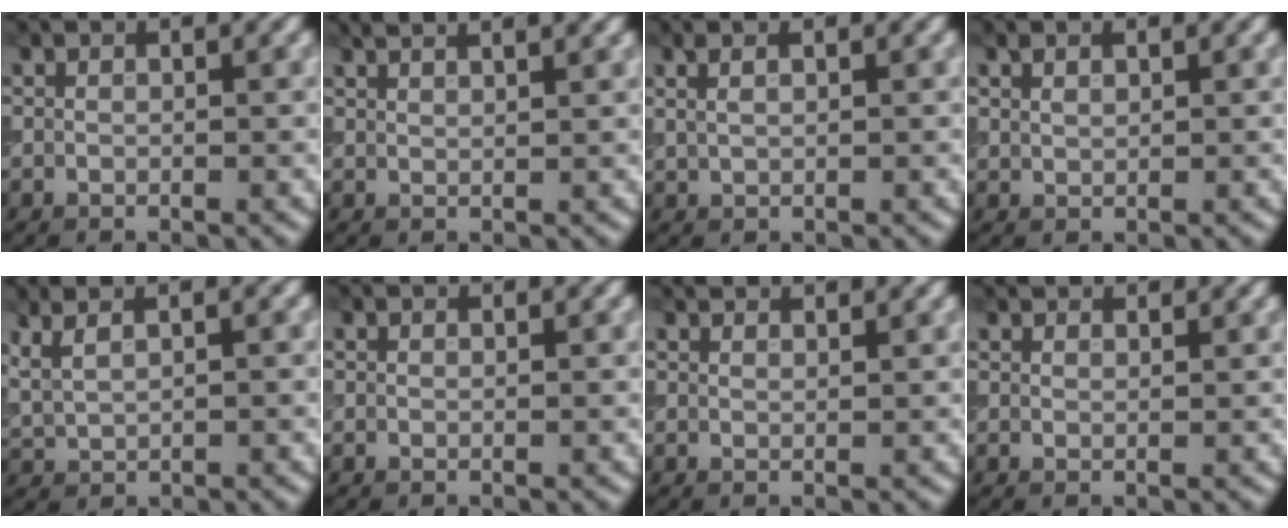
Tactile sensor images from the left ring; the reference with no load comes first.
{"total": 3.5, "force": [2.8, 0.9, 1.8], "torque": [-0.016, 0.025, 0.021]}
{"total": 1.6, "force": [0.8, 0.6, 1.2], "torque": [-0.031, 0.005, 0.021]}
{"total": 1.0, "force": [0.7, 0.5, 0.4], "torque": [-0.012, 0.003, 0.017]}
{"total": 2.5, "force": [1.8, 0.6, 1.6], "torque": [-0.048, 0.013, 0.038]}
{"total": 0.6, "force": [0.6, 0.1, 0.0], "torque": [-0.005, 0.001, 0.011]}
{"total": 2.9, "force": [2.8, 0.5, 0.9], "torque": [-0.022, -0.002, 0.049]}
{"total": 3.4, "force": [3.1, 1.0, 1.0], "torque": [-0.032, -0.002, 0.058]}